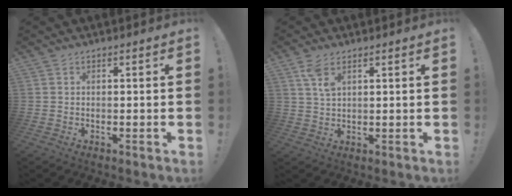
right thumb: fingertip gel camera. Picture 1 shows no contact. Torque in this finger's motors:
{"motor_torque": [0.66, 0.90, 0.96, 0.20, 0.02]}